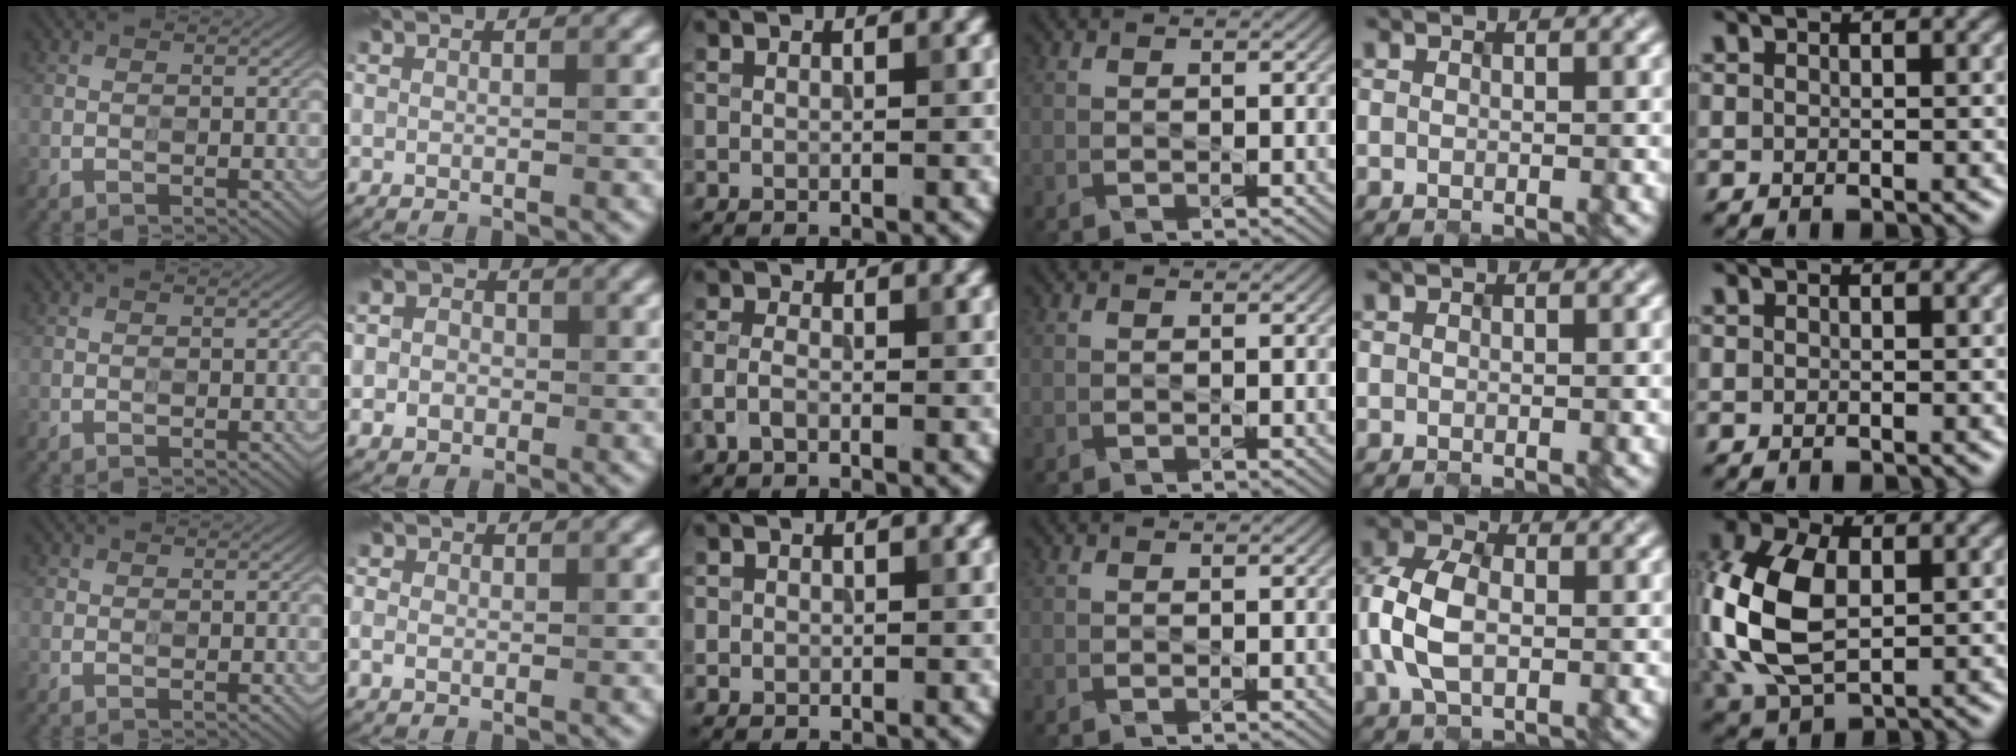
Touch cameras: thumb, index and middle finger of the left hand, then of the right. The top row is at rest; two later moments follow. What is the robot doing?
{"motion": "wipe", "object": "paper plate"}